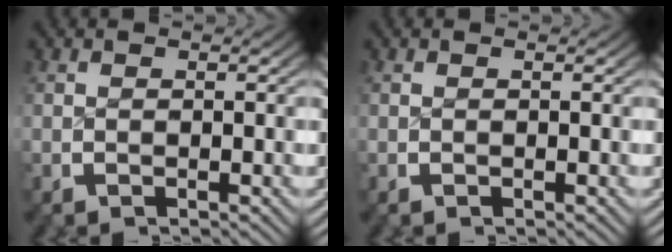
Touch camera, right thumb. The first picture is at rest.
{"total": 0.0}